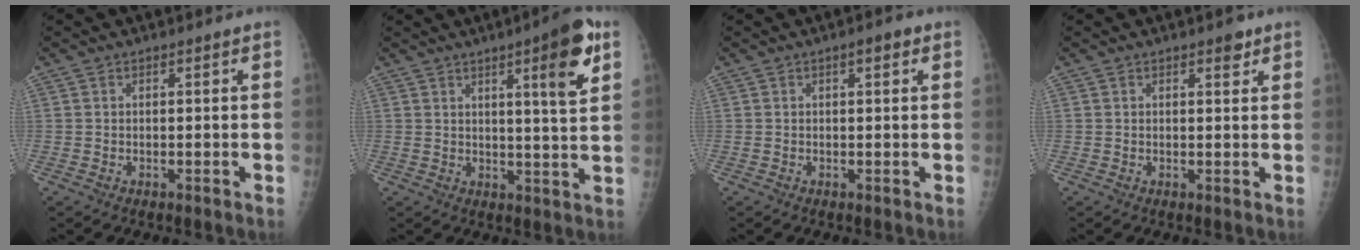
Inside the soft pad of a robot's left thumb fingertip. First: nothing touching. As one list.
[{"total": 9.9, "force": [4.9, 1.0, 8.6], "torque": [-0.108, -0.022, 0.064]}, {"total": 2.1, "force": [1.1, 0.6, 1.7], "torque": [-0.021, 0.005, 0.014]}, {"total": 1.9, "force": [1.2, 0.8, 1.2], "torque": [-0.007, -0.005, 0.015]}]